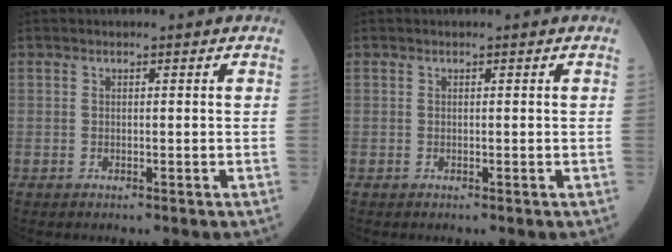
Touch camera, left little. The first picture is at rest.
{"total": 0.0}